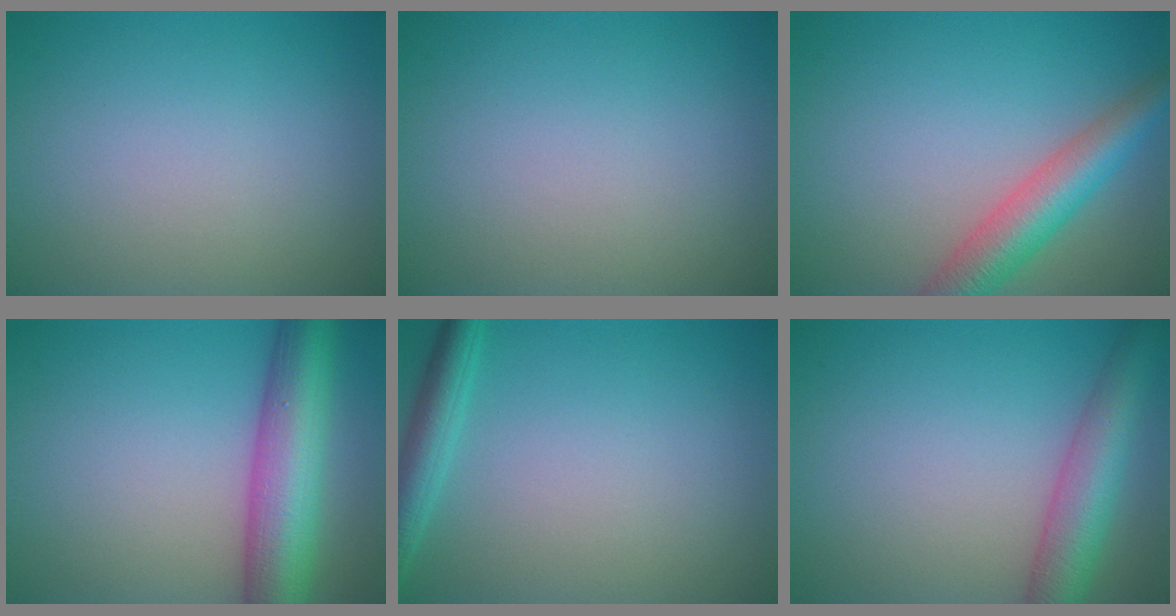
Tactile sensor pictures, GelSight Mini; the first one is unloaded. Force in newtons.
{"total": 0.0}
{"total": 5.4, "press": 5.4, "slide": 0.1}
{"total": 8.8, "press": 8.8, "slide": 0.2}
{"total": 3.0, "press": 3.0, "slide": 0.1}
{"total": 5.6, "press": 5.6, "slide": 0.2}